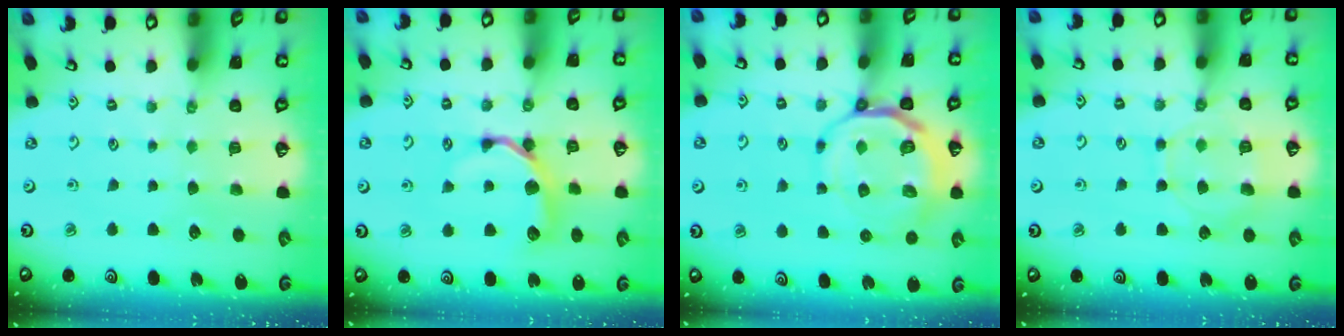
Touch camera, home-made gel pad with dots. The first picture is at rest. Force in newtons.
{"total": 10.1, "press": 10.0, "slide": 1.2}
{"total": 11.2, "press": 10.9, "slide": 2.3}
{"total": 10.0, "press": 10.0, "slide": 1.0}